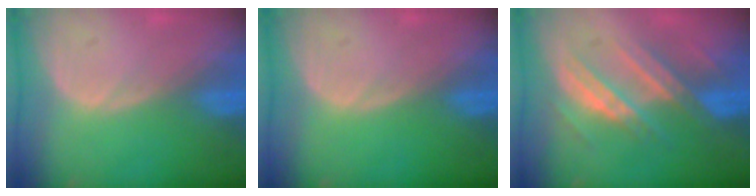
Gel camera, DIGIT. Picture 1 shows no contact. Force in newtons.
{"total": 0.0}
{"total": 7.3, "press": 7.3, "slide": 0.6}